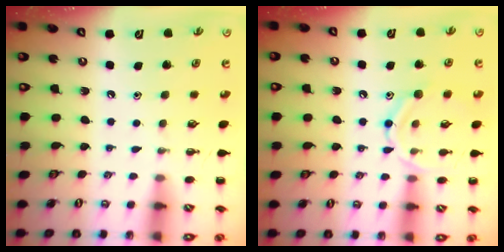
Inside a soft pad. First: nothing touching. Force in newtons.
{"total": 11.9, "press": 11.9, "slide": 0.8}